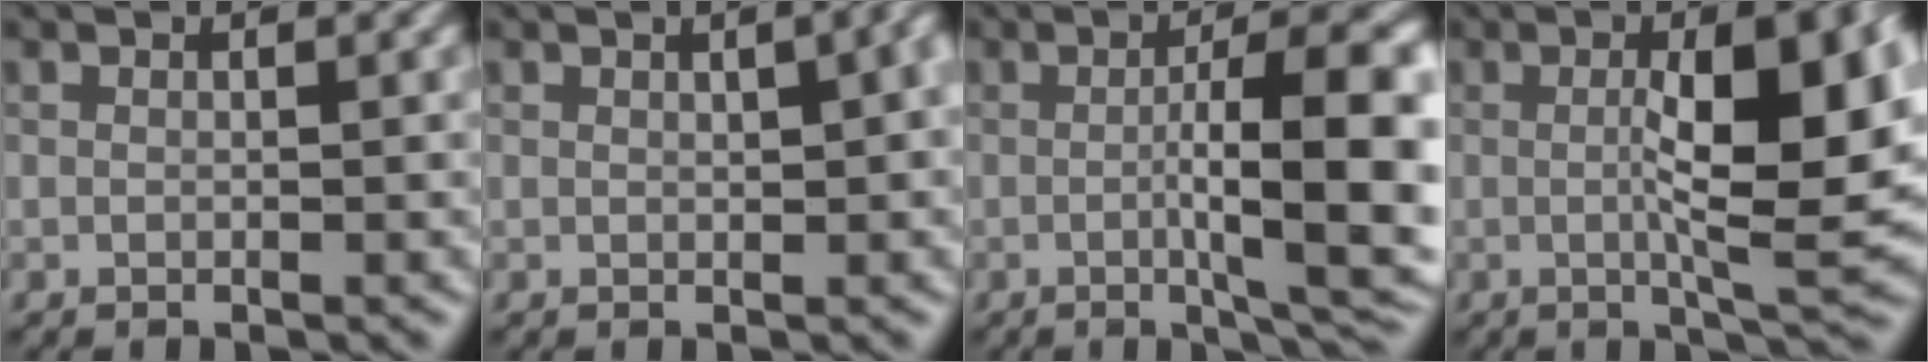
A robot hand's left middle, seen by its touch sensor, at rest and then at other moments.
{"total": 3.8, "force": [1.0, 1.4, 3.4], "torque": [-0.032, 0.013, 0.017]}
{"total": 9.7, "force": [-0.8, 2.3, 9.4], "torque": [-0.124, -0.004, -0.008]}
{"total": 10.2, "force": [0.5, 2.5, 9.9], "torque": [-0.142, -0.001, 0.008]}